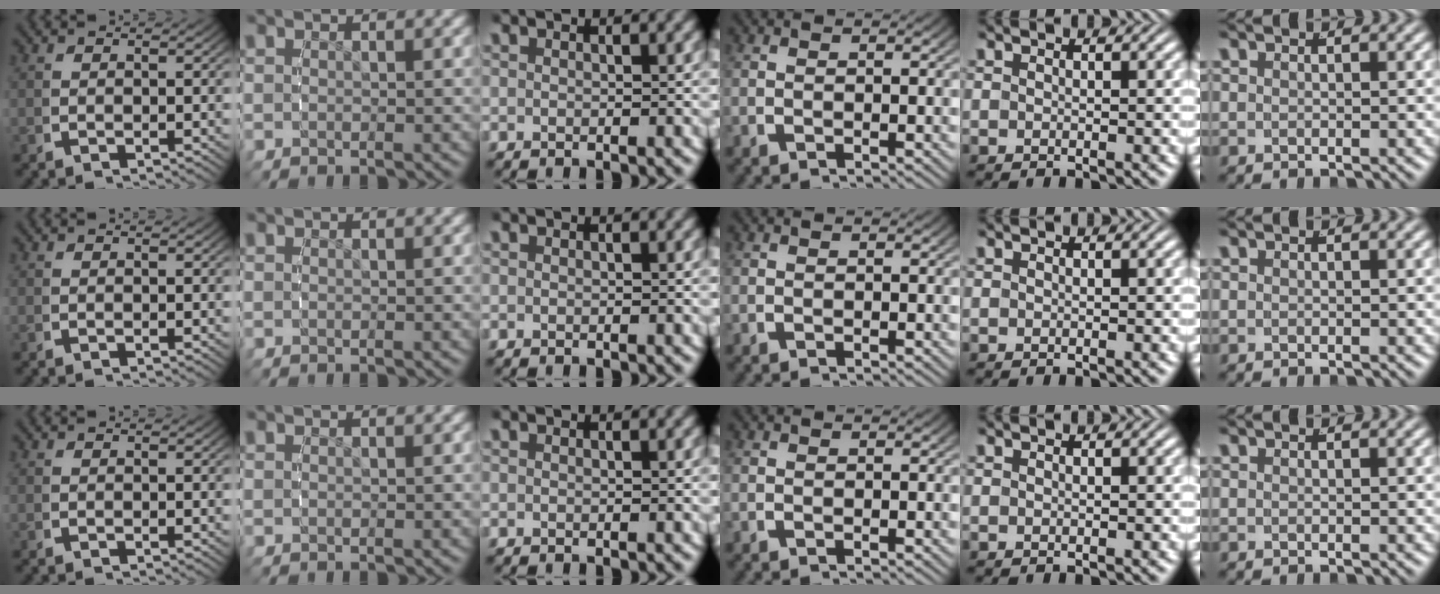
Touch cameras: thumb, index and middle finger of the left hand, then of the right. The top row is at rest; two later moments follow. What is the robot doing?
{"motion": "reach", "object": "backpack"}